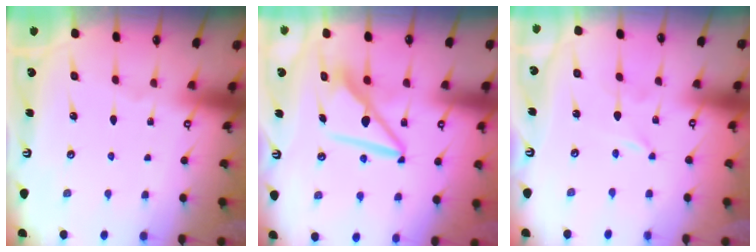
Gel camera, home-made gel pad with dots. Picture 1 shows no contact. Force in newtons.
{"total": 9.0, "press": 8.9, "slide": 1.0}
{"total": 0.0}